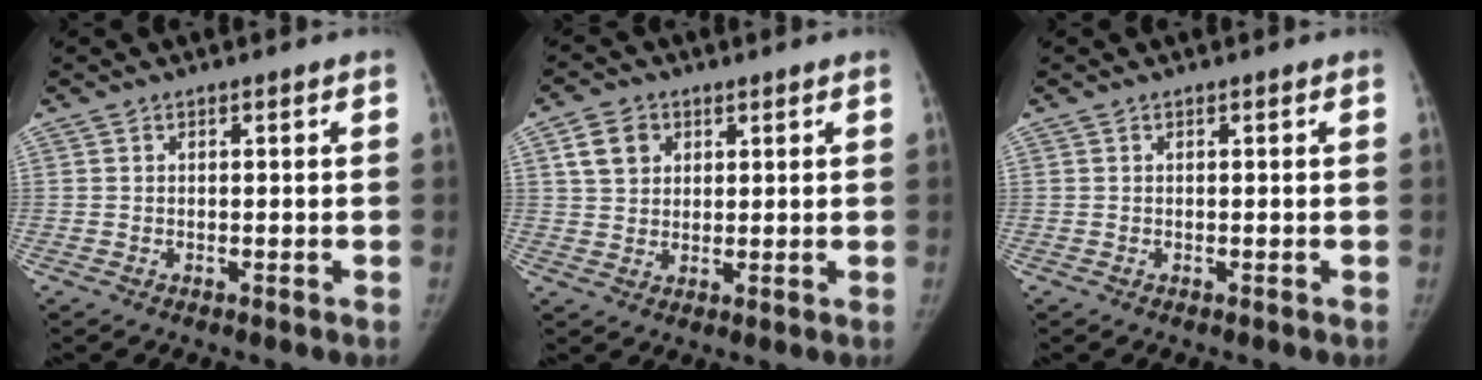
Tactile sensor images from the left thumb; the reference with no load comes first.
{"total": 5.9, "force": [2.2, 4.7, 2.7], "torque": [-0.027, -0.002, 0.041]}
{"total": 0.0}